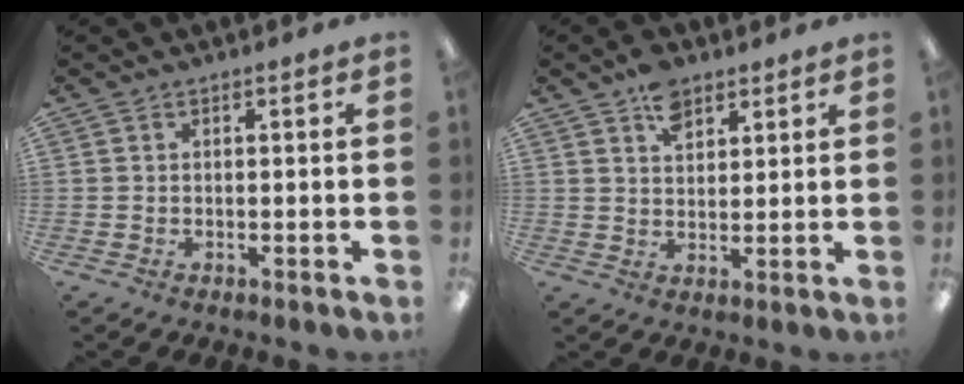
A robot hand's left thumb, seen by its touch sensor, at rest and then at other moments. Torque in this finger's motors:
{"motor_torque": [0.65, 0.35, 0.61, -0.19, 0.01]}